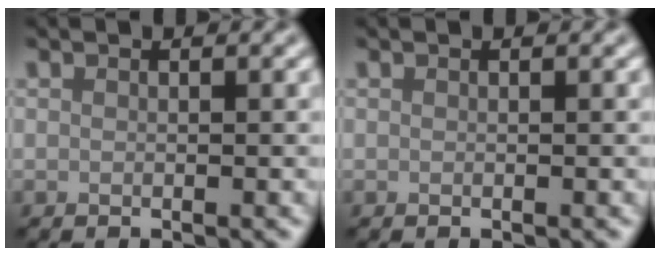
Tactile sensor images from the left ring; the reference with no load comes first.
{"total": 0.0}